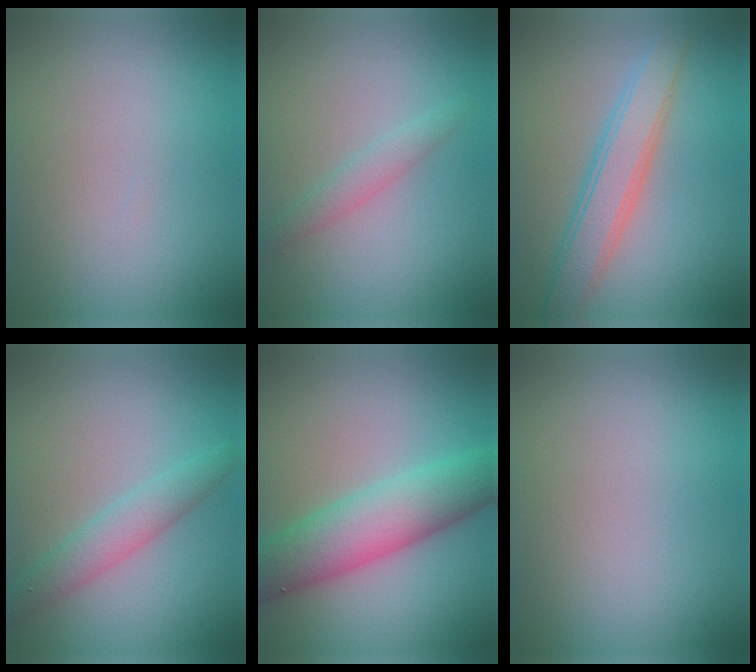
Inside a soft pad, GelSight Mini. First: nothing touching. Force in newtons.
{"total": 1.7, "press": 1.7, "slide": 0.1}
{"total": 4.4, "press": 4.4, "slide": 0.2}
{"total": 3.0, "press": 3.0, "slide": 0.2}
{"total": 7.5, "press": 7.5, "slide": 0.4}
{"total": 0.0}